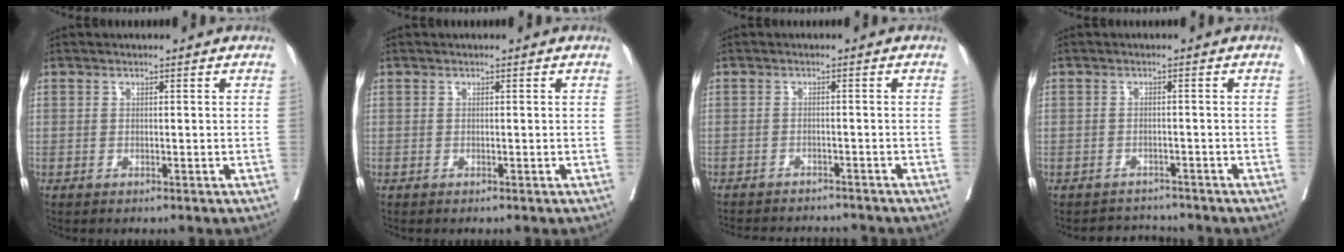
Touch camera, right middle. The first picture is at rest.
{"total": 0.0}
{"total": 9.4, "force": [-8.9, 1.7, 2.3], "torque": [-0.035, -0.001, -0.114]}
{"total": 2.8, "force": [-2.5, 0.6, -1.0], "torque": [0.016, -0.001, -0.040]}